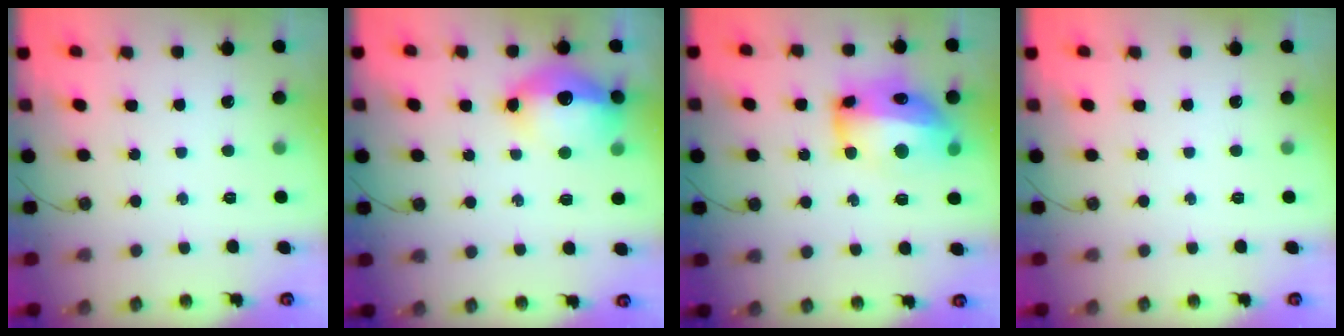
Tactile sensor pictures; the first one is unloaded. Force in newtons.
{"total": 14.7, "press": 14.7, "slide": 1.5}
{"total": 16.5, "press": 16.4, "slide": 1.6}
{"total": 0.0}